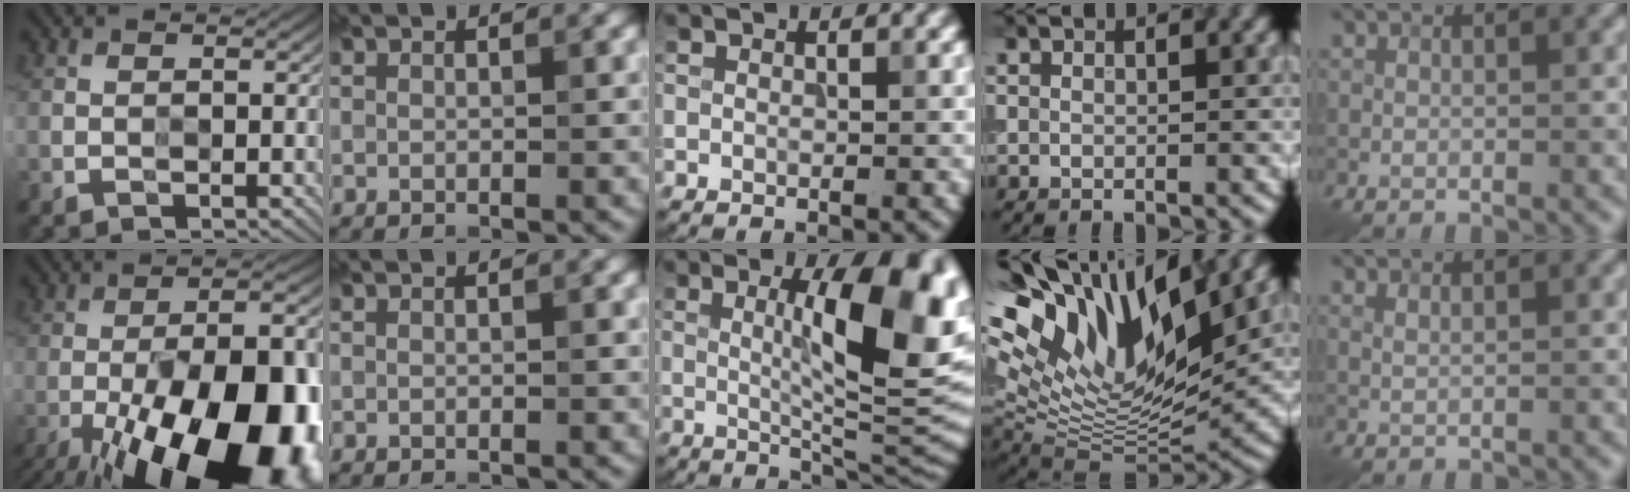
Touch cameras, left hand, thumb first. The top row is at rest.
{"thumb": {"total": 22.5, "force": [-11.2, 8.4, 17.7], "torque": [-0.245, -0.040, -0.163]}, "middle": {"total": 12.0, "force": [2.3, 2.9, 11.4], "torque": [-0.146, 0.002, 0.041]}, "ring": {"total": 16.0, "force": [8.7, 6.4, 11.8], "torque": [-0.234, 0.032, 0.155]}, "little": {"total": 0.8, "force": [0.7, 0.1, 0.4], "torque": [-0.010, -0.002, 0.009]}}